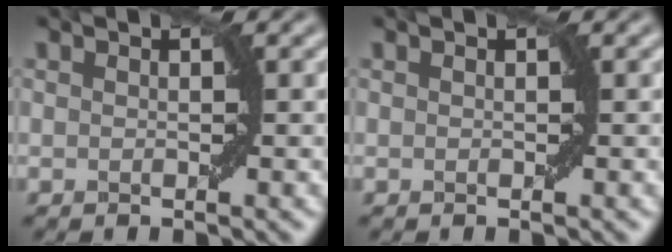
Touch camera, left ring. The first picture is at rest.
{"total": 0.0}